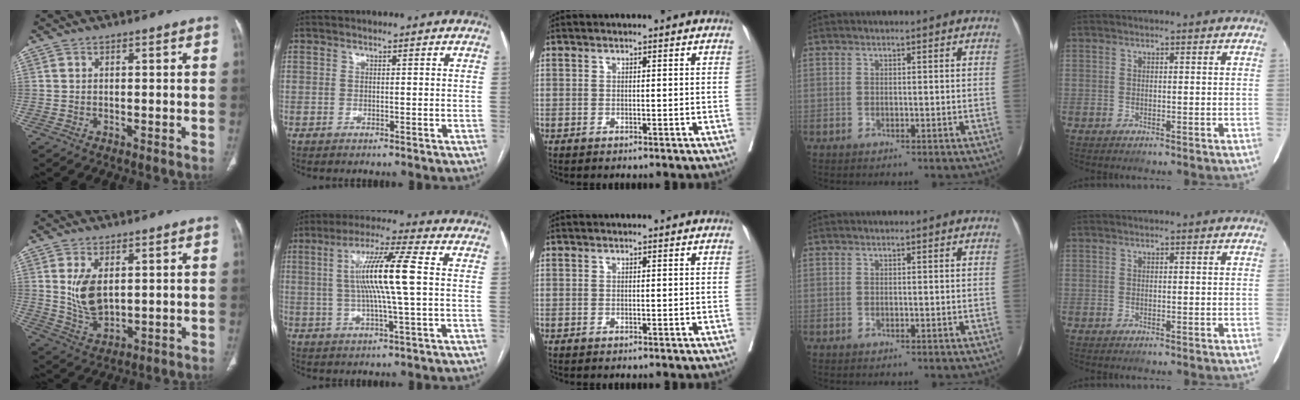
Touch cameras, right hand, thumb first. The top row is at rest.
{"thumb": {"total": 7.7, "force": [1.8, 4.4, 6.1], "torque": [-0.109, -0.017, 0.048]}, "index": {"total": 11.8, "force": [1.0, -0.1, 11.8], "torque": [-0.221, 0.008, 0.015]}}